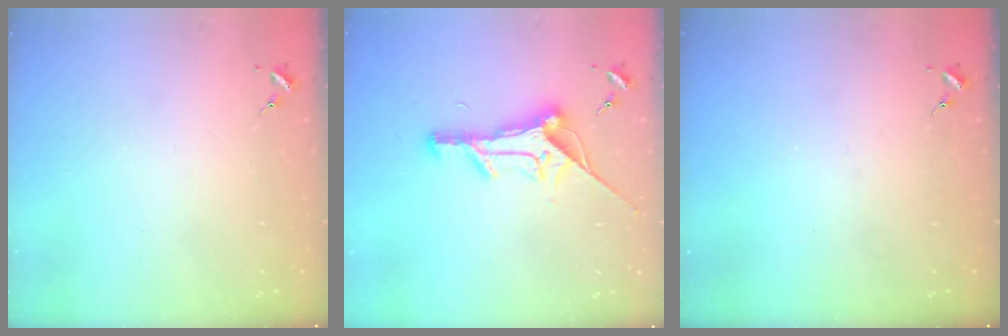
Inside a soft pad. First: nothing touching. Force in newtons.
{"total": 18.0, "press": 18.0, "slide": 0.5}
{"total": 0.0}